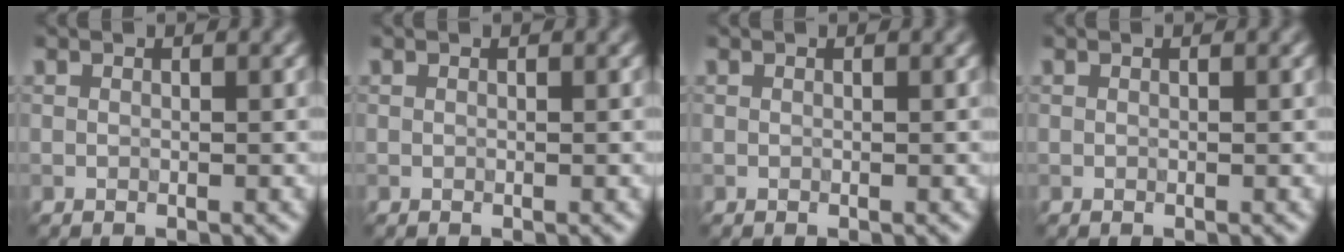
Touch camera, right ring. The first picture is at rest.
{"total": 0.0}
{"total": 0.0}
{"total": 0.0}